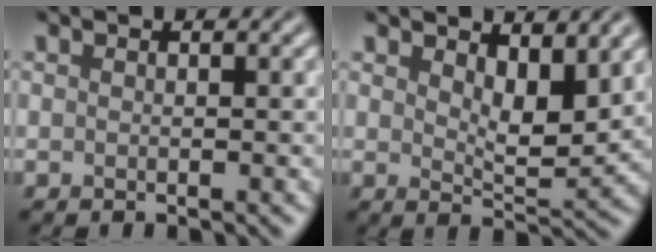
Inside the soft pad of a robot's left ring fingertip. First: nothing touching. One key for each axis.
{"total": 4.5, "fx": 2.4, "fy": 1.9, "fz": 3.3, "tx": -0.055, "ty": -0.009, "tz": 0.039}